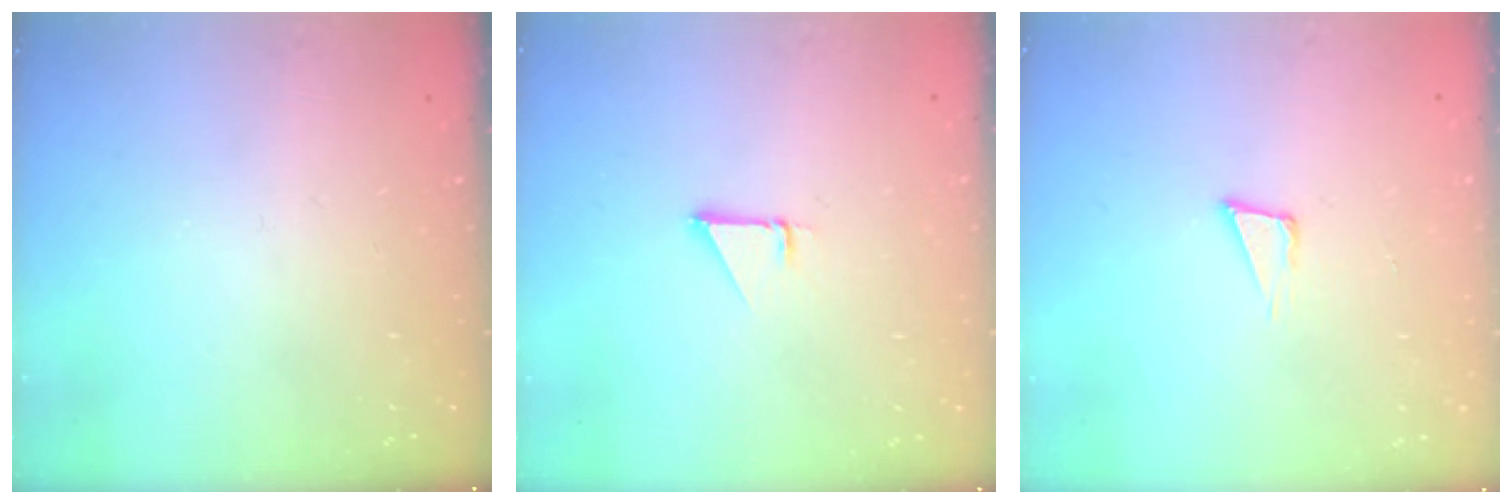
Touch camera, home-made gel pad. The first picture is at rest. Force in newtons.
{"total": 1.0, "press": 1.0, "slide": 0.1}
{"total": 3.9, "press": 2.7, "slide": 2.9}